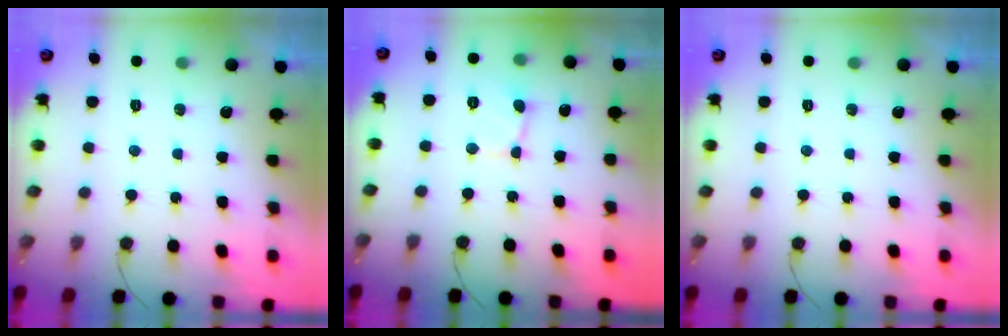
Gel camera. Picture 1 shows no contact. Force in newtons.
{"total": 2.1, "press": 2.1, "slide": 0.2}
{"total": 0.0}